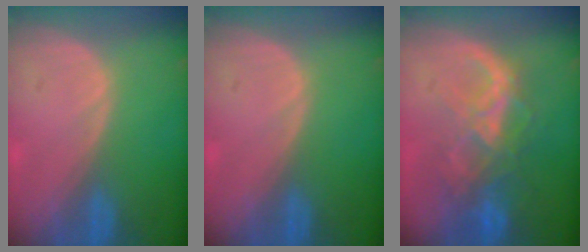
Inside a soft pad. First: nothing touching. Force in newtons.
{"total": 0.0}
{"total": 8.9, "press": 7.6, "slide": 4.8}